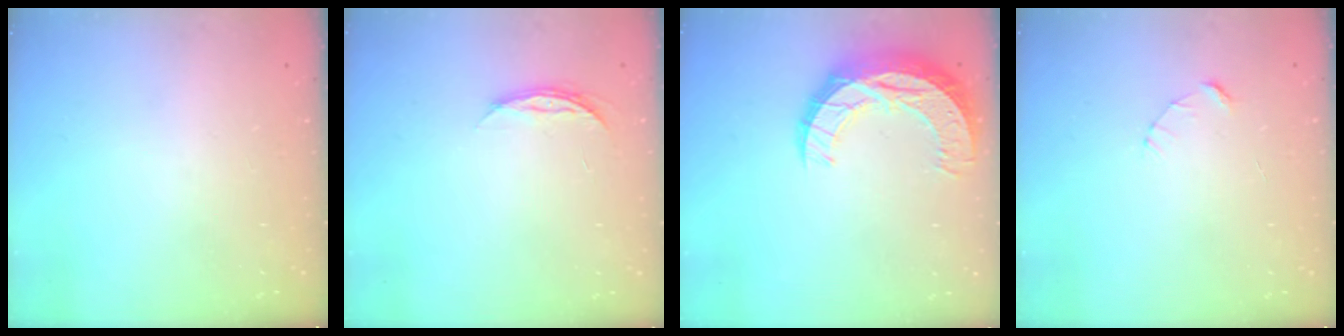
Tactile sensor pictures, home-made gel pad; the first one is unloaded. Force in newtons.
{"total": 4.2, "press": 4.1, "slide": 0.5}
{"total": 13.7, "press": 13.7, "slide": 0.9}
{"total": 2.4, "press": 2.4, "slide": 0.2}